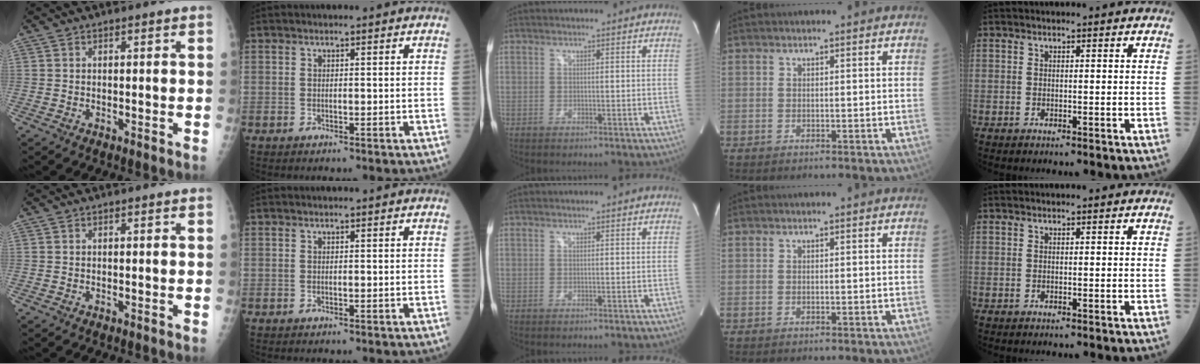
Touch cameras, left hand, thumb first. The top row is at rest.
{}